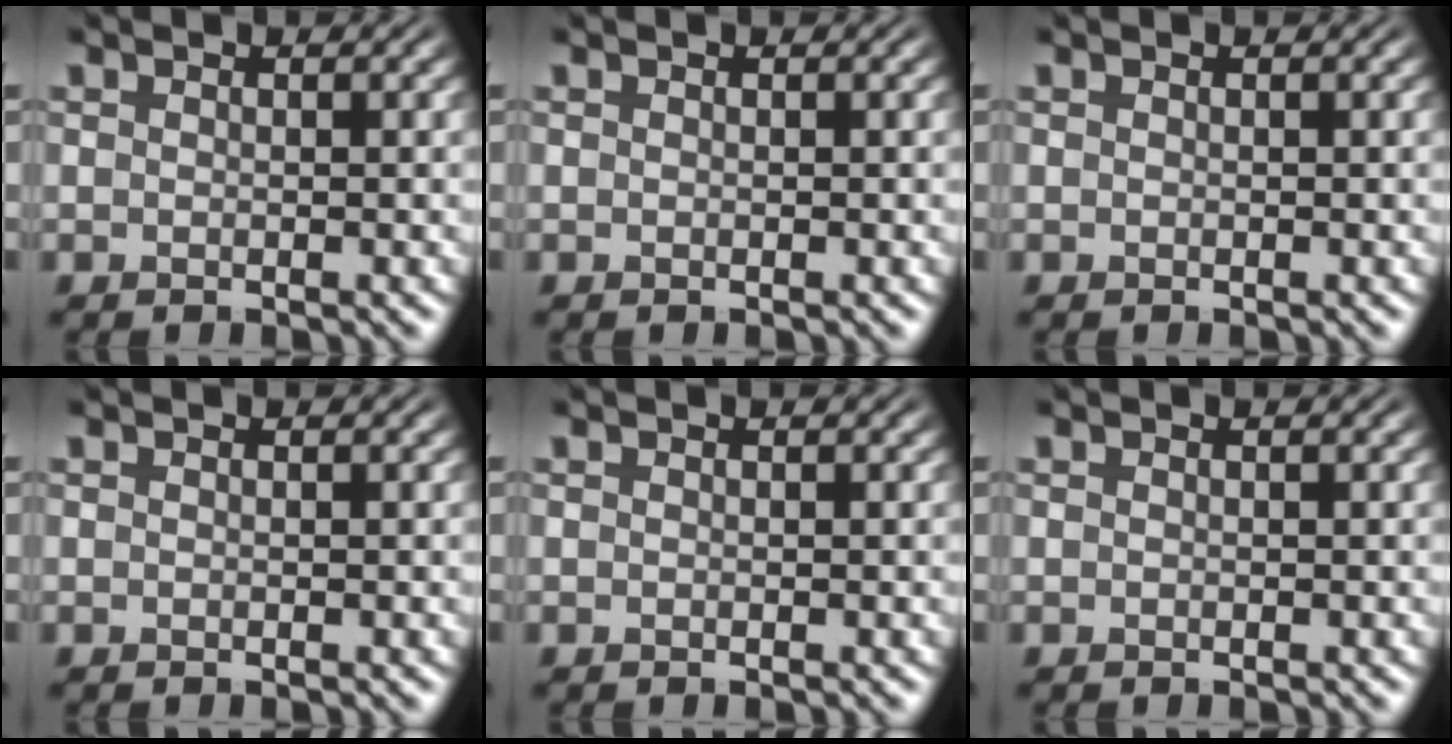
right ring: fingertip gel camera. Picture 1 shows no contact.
{"total": 0.0}
{"total": 0.0}
{"total": 0.0}
{"total": 0.0}
{"total": 0.0}